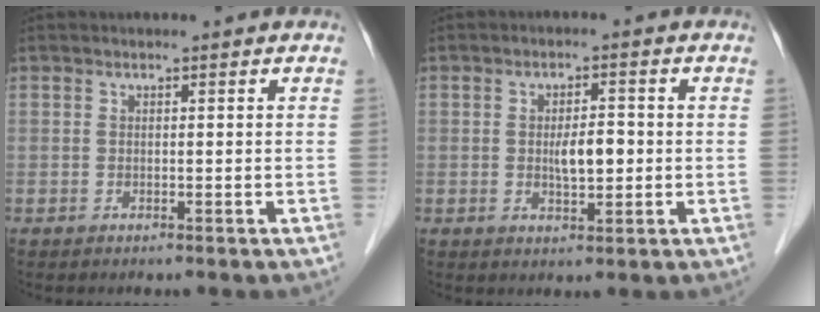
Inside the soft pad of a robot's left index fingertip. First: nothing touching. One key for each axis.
{"total": 4.3, "fx": -0.3, "fy": 1.4, "fz": 4.1, "tx": -0.069, "ty": -0.001, "tz": -0.003}